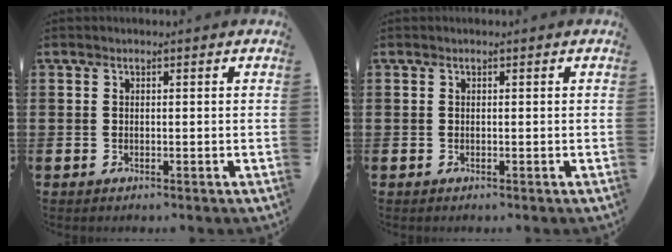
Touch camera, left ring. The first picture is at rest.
{"total": 0.0}